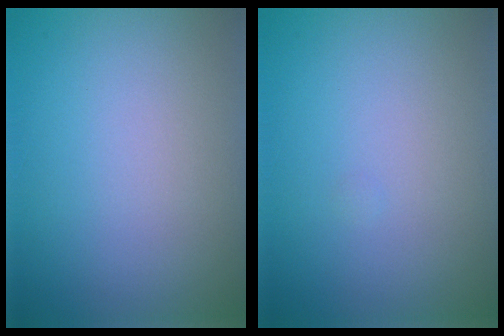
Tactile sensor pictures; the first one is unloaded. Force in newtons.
{"total": 0.0}